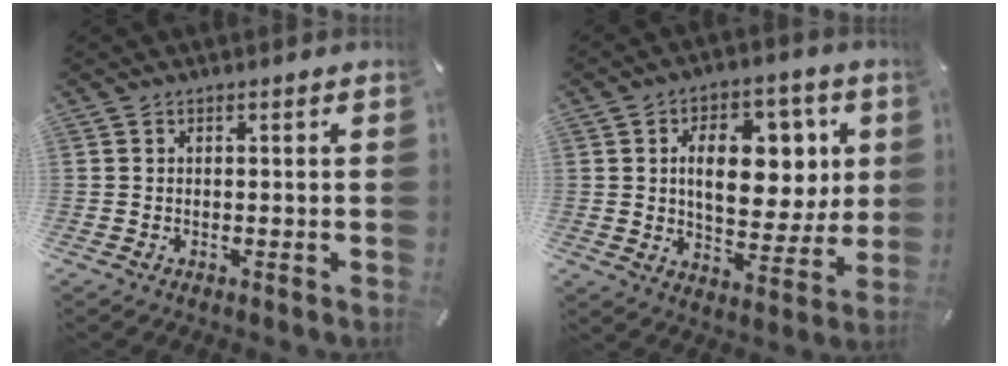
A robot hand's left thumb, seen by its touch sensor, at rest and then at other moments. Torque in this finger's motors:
{"motor_torque": [1.81, 1.74, 1.21, -0.99, 0.43]}